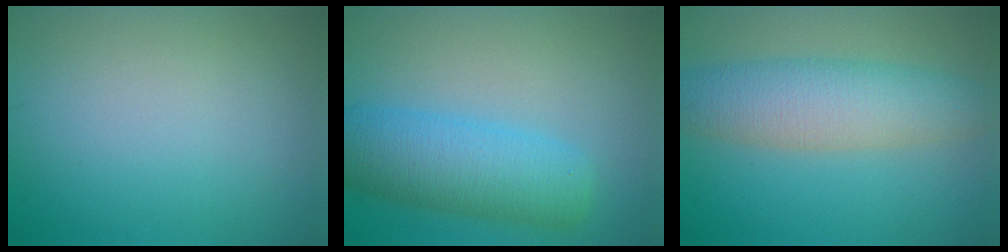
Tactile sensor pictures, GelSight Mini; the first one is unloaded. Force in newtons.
{"total": 7.0, "press": 7.0, "slide": 0.1}
{"total": 6.3, "press": 6.3, "slide": 0.2}